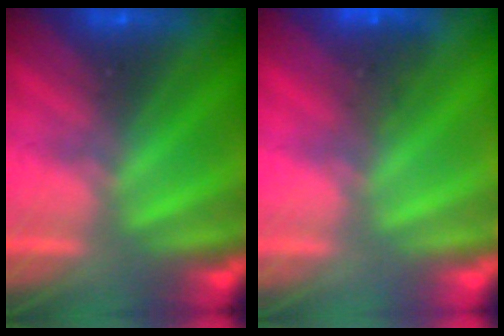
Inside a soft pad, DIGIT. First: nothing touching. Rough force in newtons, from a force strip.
{"total": 4.7}